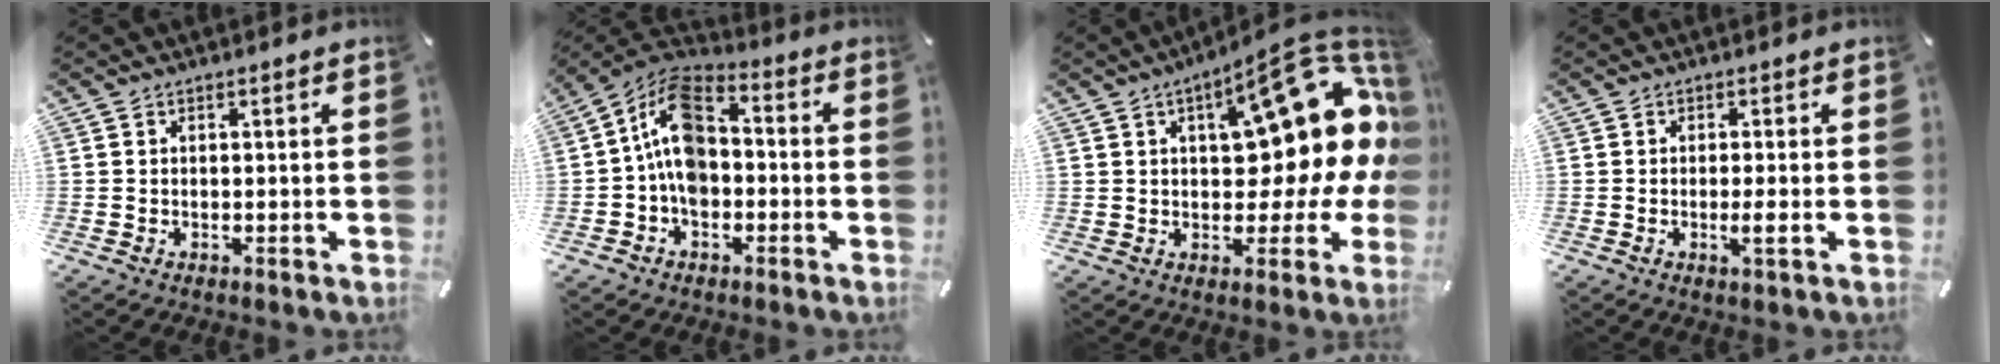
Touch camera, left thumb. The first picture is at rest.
{"total": 11.2, "force": [-1.4, 7.9, 7.9], "torque": [-0.157, 0.010, -0.026]}
{"total": 20.6, "force": [6.9, 9.4, 17.0], "torque": [-0.209, -0.052, 0.109]}
{"total": 2.8, "force": [-0.6, 0.3, 2.7], "torque": [-0.044, -0.005, -0.011]}